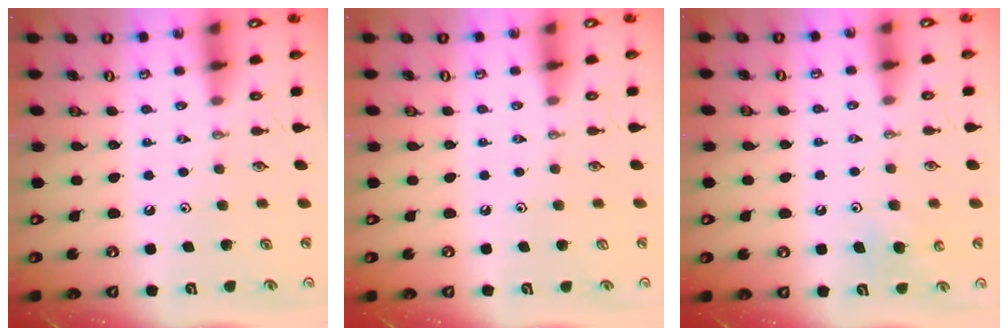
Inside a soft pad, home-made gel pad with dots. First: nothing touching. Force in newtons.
{"total": 1.1, "press": 0.0, "slide": 1.1}
{"total": 6.9, "press": 6.9, "slide": 0.9}